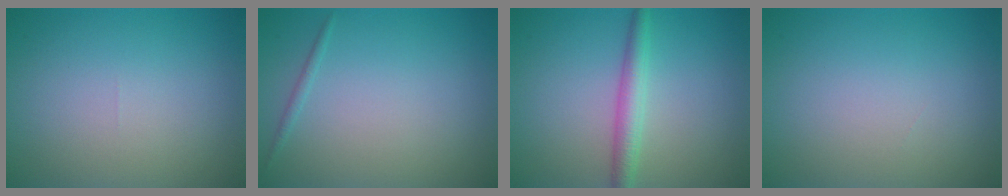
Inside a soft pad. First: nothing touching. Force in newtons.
{"total": 0.6, "press": 0.6, "slide": 0.0}
{"total": 2.7, "press": 2.7, "slide": 0.1}
{"total": 0.0}